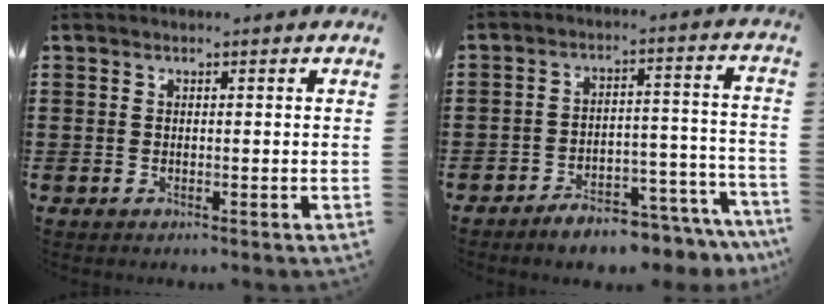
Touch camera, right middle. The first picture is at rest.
{"total": 5.4, "force": [-5.2, 0.5, 1.5], "torque": [-0.025, 0.008, -0.096]}